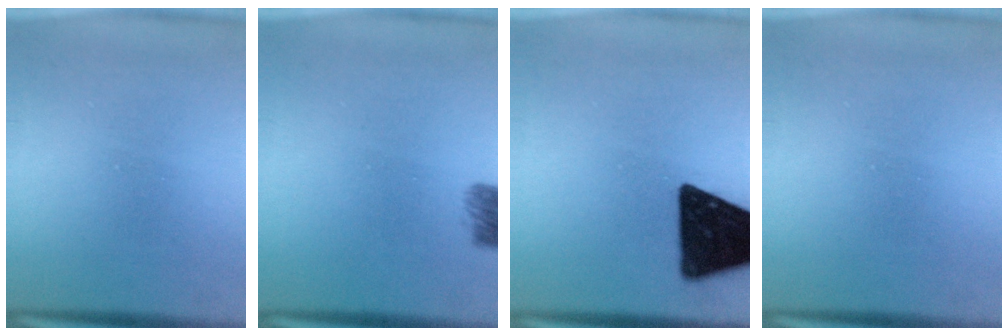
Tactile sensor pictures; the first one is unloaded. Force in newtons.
{"total": 3.9}
{"total": 18.5}
{"total": 0.0}